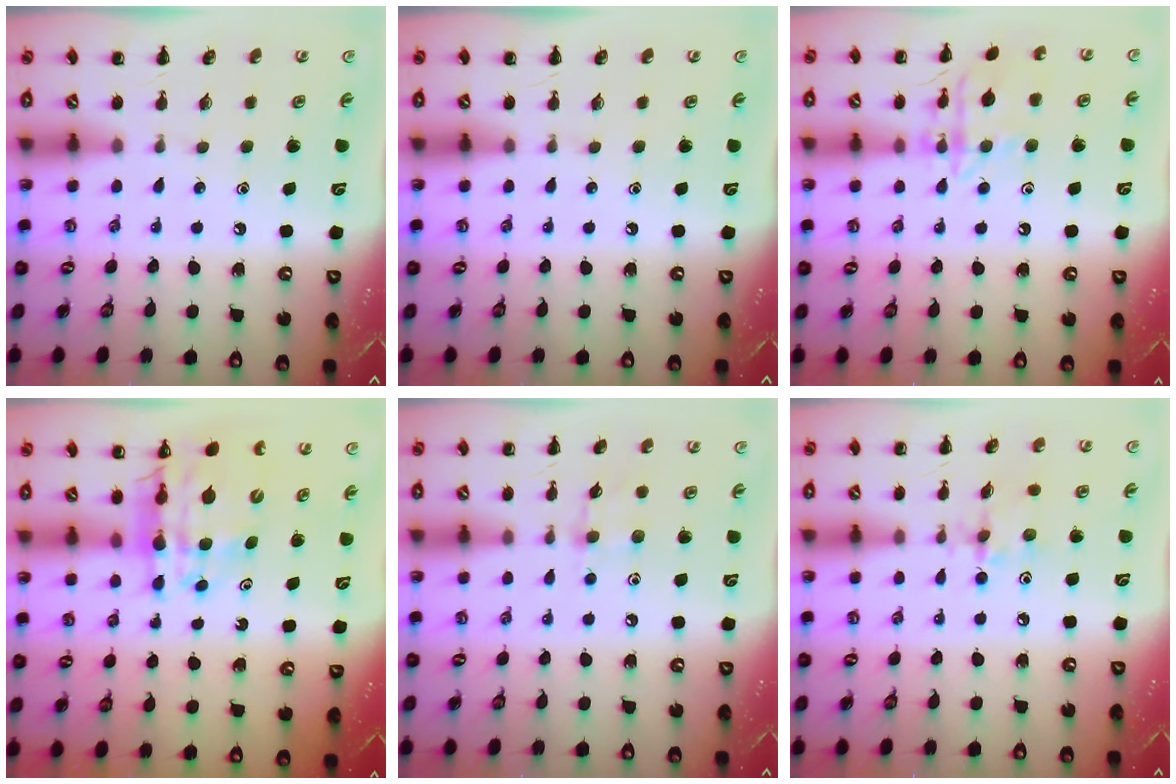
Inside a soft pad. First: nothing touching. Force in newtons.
{"total": 0.0}
{"total": 13.0, "press": 13.0, "slide": 0.6}
{"total": 13.0, "press": 12.5, "slide": 3.8}
{"total": 4.4, "press": 4.1, "slide": 1.4}
{"total": 4.1, "press": 4.1, "slide": 0.5}